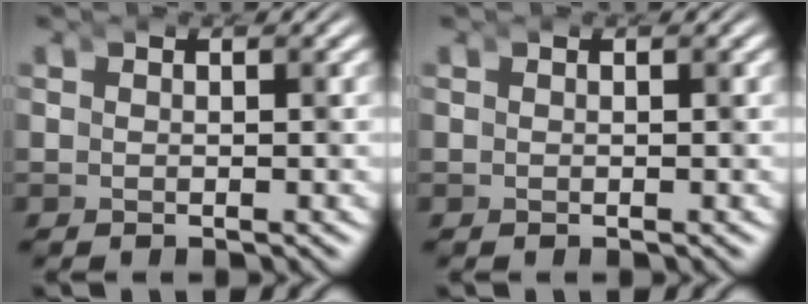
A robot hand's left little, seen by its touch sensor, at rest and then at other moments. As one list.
[{"total": 0.0}]